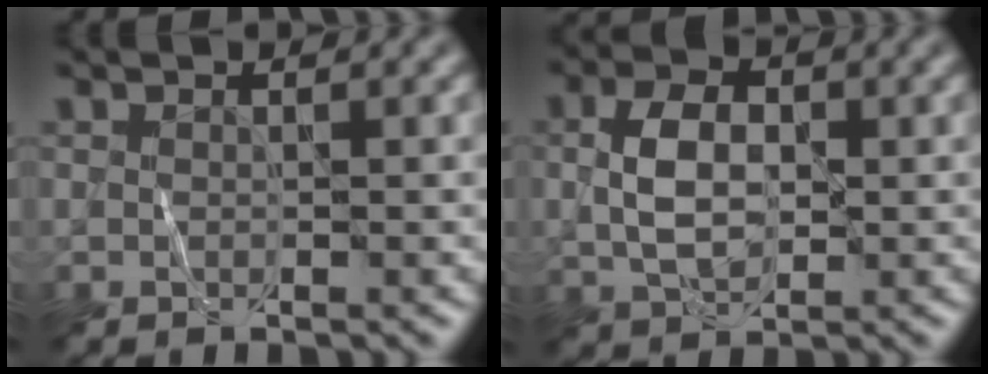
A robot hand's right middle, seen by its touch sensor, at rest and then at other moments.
{"total": 4.5, "force": [0.0, 2.8, 3.5], "torque": [-0.069, 0.004, -0.001]}